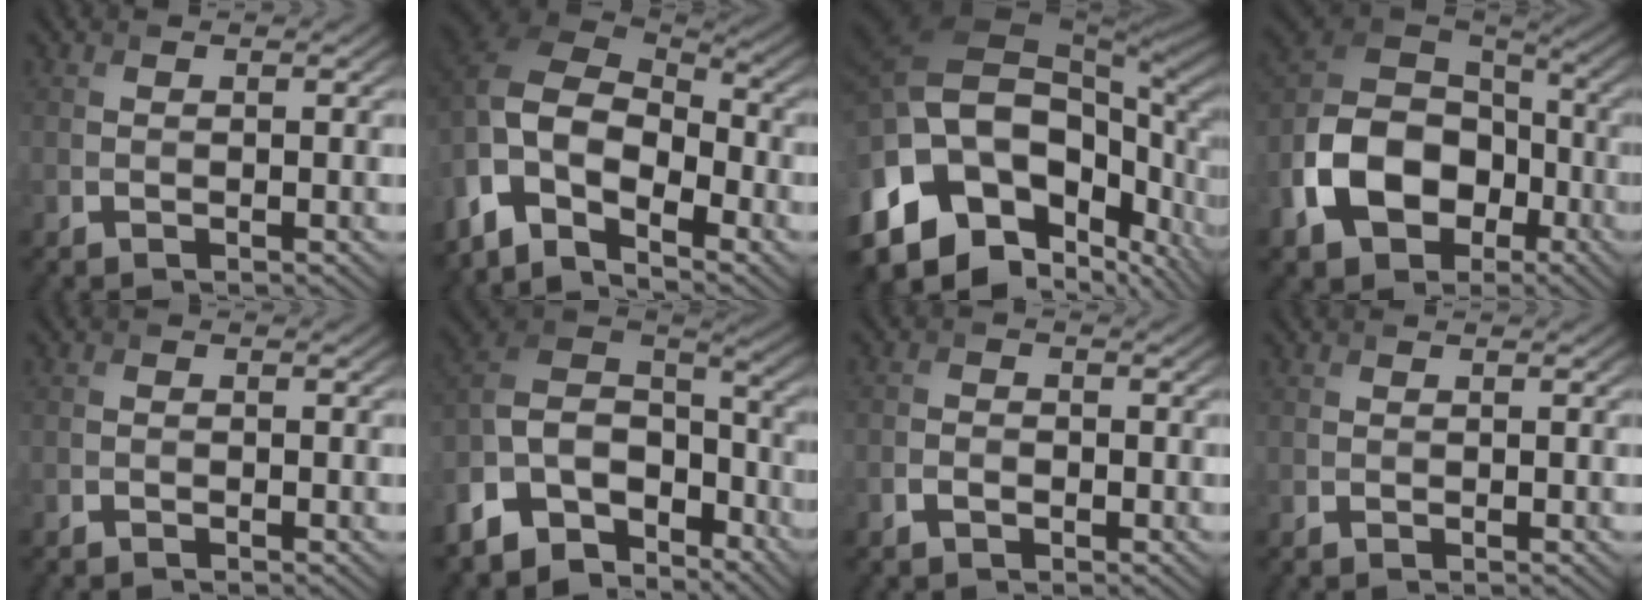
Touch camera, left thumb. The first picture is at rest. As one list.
[{"total": 12.4, "force": [-4.3, 7.7, 8.8], "torque": [-0.220, -0.016, -0.075]}, {"total": 18.9, "force": [-2.9, 11.6, 14.7], "torque": [-0.317, -0.042, -0.009]}, {"total": 15.6, "force": [-4.7, 10.8, 10.2], "torque": [-0.246, -0.025, -0.085]}, {"total": 0.5, "force": [-0.5, -0.1, 0.2], "torque": [-0.003, -0.001, -0.010]}, {"total": 12.7, "force": [-6.6, 8.4, 6.9], "torque": [-0.203, -0.003, -0.109]}, {"total": 1.0, "force": [-0.5, 0.8, 0.5], "torque": [-0.009, 0.004, -0.014]}, {"total": 0.0}]